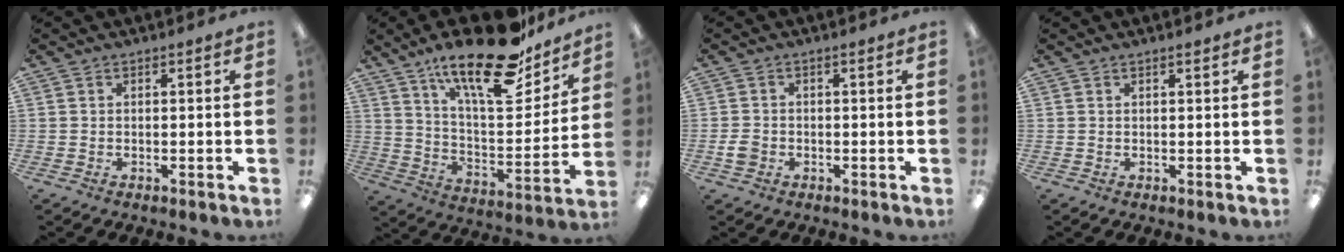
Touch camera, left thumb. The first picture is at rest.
{"total": 24.1, "force": [17.5, 7.7, 14.8], "torque": [-0.233, -0.109, 0.292]}
{"total": 2.7, "force": [-0.7, 2.2, 1.5], "torque": [-0.032, 0.002, -0.015]}
{"total": 0.9, "force": [0.7, 0.2, 0.5], "torque": [-0.011, 0.001, 0.011]}